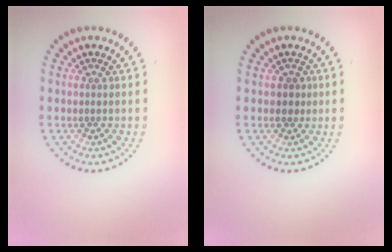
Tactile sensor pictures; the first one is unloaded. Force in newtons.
{"total": 1.3, "press": 1.1, "slide": 0.7}